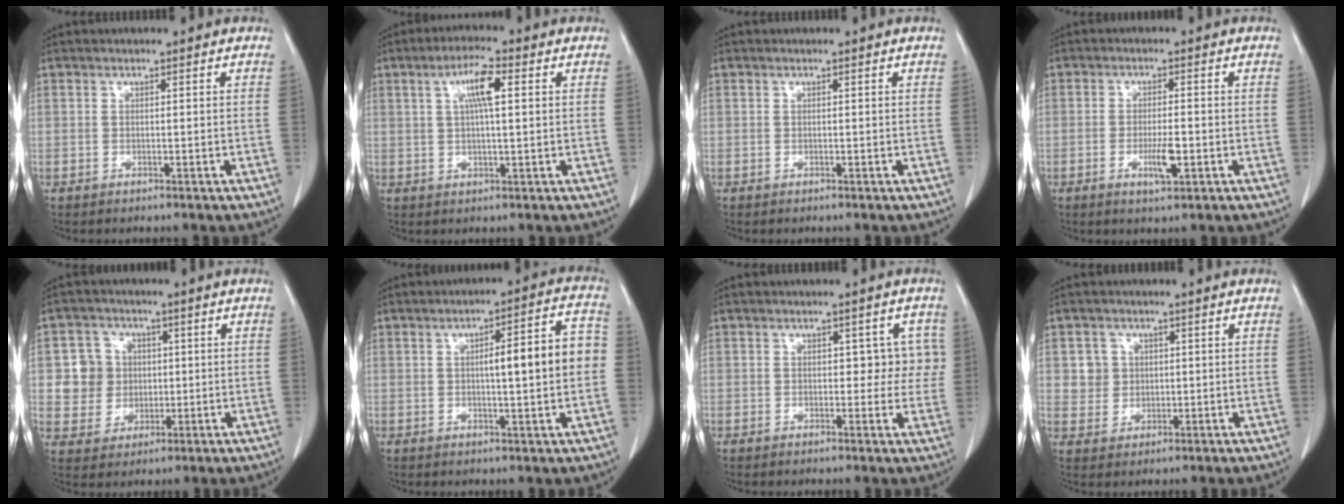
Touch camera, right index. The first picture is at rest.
{"total": 5.9, "force": [1.8, 0.8, 5.6], "torque": [-0.103, 0.009, 0.032]}
{"total": 0.0}
{"total": 4.0, "force": [-1.3, 0.7, 3.7], "torque": [-0.069, -0.003, -0.020]}
{"total": 6.8, "force": [0.9, 6.6, 1.1], "torque": [-0.025, 0.020, 0.021]}
{"total": 9.6, "force": [0.2, 1.5, 9.5], "torque": [-0.129, 0.027, 0.004]}
{"total": 3.8, "force": [0.7, 2.6, 2.7], "torque": [-0.016, 0.018, 0.007]}
{"total": 3.7, "force": [1.1, 3.5, 0.3], "torque": [0.001, 0.008, 0.022]}